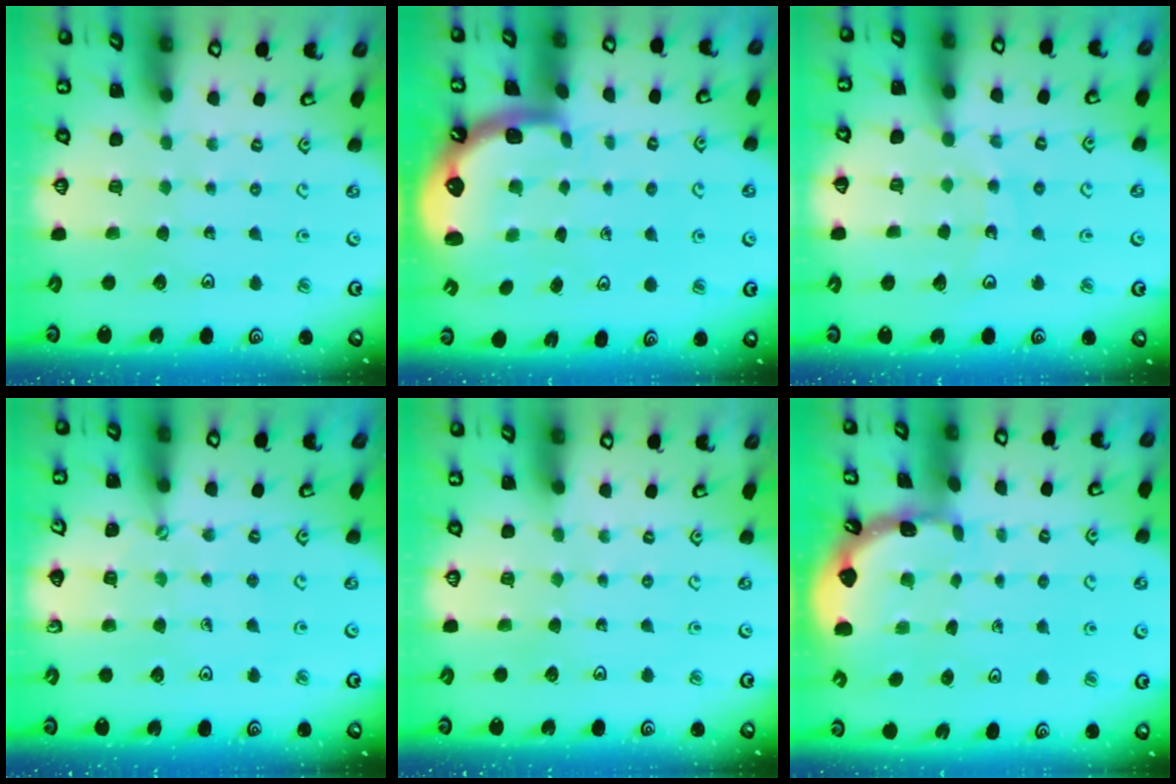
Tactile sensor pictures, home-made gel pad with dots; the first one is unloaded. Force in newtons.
{"total": 1.5, "press": 1.4, "slide": 0.6}
{"total": 11.6, "press": 11.5, "slide": 1.3}
{"total": 1.9, "press": 1.9, "slide": 0.2}
{"total": 0.0}
{"total": 1.6, "press": 1.6, "slide": 0.2}